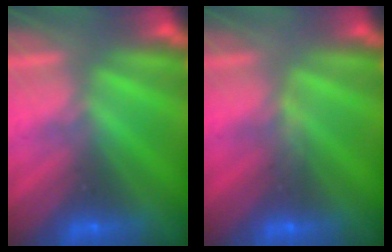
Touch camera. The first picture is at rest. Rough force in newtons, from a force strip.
{"total": 3.4}